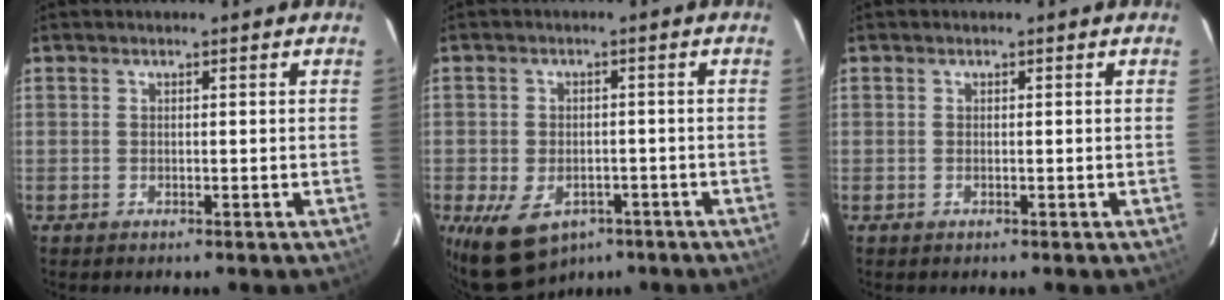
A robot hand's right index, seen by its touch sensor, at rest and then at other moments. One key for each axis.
{"total": 10.6, "fx": -5.8, "fy": 6.9, "fz": 5.5, "tx": -0.126, "ty": -0.015, "tz": -0.077}
{"total": 0.0}